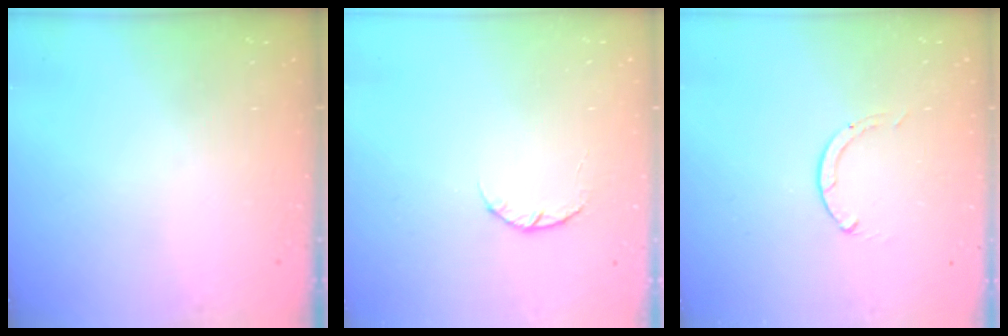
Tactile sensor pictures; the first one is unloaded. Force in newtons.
{"total": 3.4, "press": 3.4, "slide": 0.5}
{"total": 0.0}